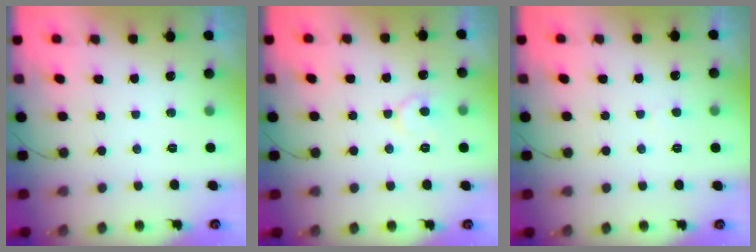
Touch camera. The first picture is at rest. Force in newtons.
{"total": 7.1, "press": 7.1, "slide": 0.4}
{"total": 2.6, "press": 2.6, "slide": 0.3}